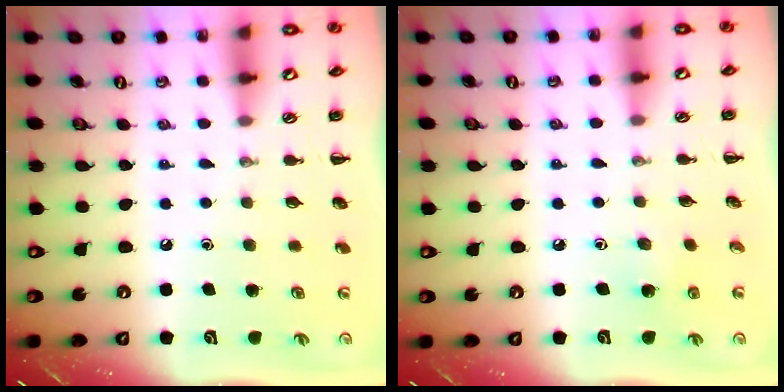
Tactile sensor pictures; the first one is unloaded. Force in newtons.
{"total": 3.8, "press": 3.6, "slide": 1.3}